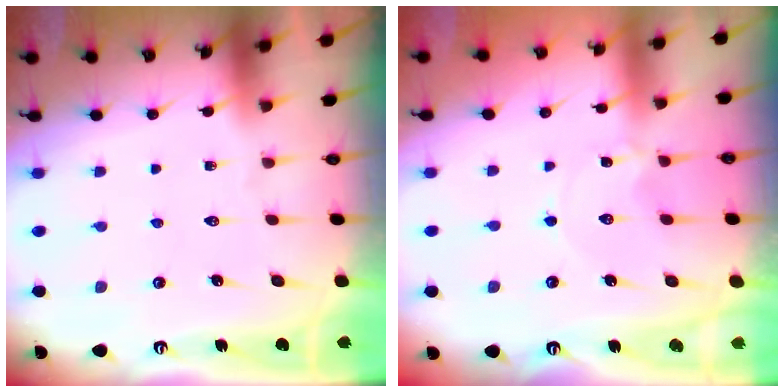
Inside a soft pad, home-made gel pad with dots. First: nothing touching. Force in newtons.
{"total": 1.6, "press": 1.5, "slide": 0.2}